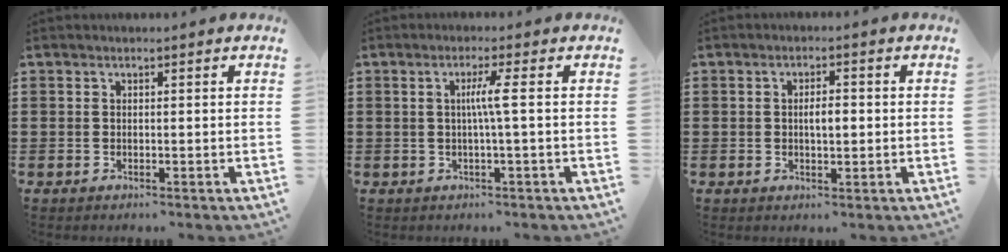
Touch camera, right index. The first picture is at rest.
{"total": 3.3, "force": [0.0, -0.5, 3.3], "torque": [-0.063, -0.005, -0.005]}
{"total": 2.7, "force": [0.0, 0.9, 2.6], "torque": [-0.048, 0.002, -0.002]}